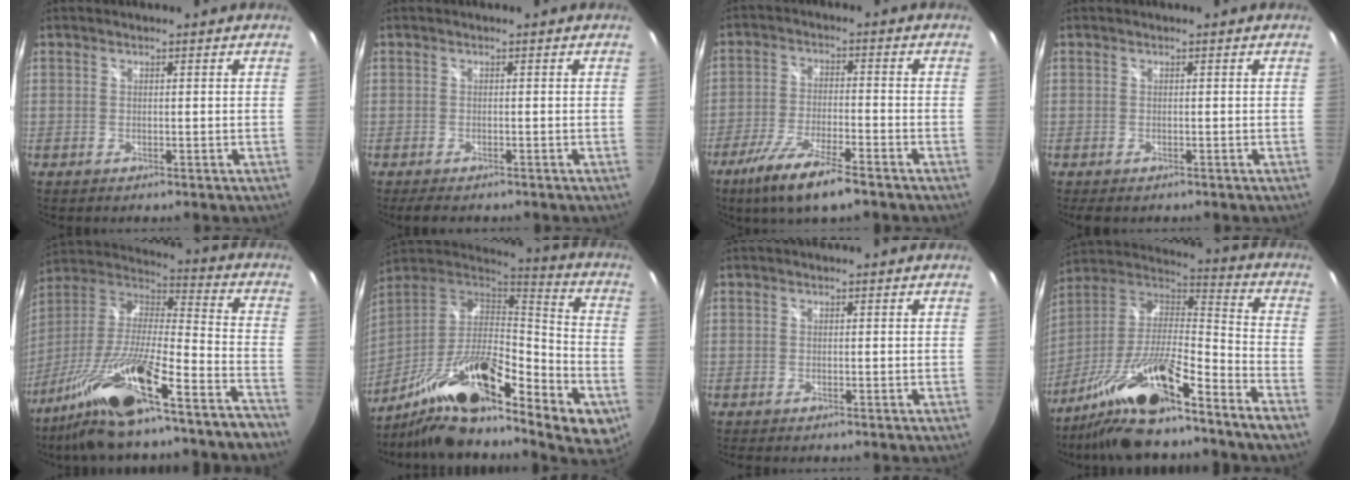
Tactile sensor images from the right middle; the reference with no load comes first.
{"total": 3.4, "force": [-2.7, 1.1, 1.8], "torque": [-0.034, -0.013, -0.038]}
{"total": 11.6, "force": [-8.1, 2.0, 8.0], "torque": [-0.177, -0.030, -0.147]}
{"total": 1.7, "force": [-1.1, 0.9, 0.9], "torque": [-0.018, -0.007, -0.015]}
{"total": 23.8, "force": [-17.3, 2.0, 16.2], "torque": [-0.276, -0.035, -0.293]}
{"total": 24.7, "force": [-12.3, 7.2, 20.2], "torque": [-0.328, -0.032, -0.215]}
{"total": 0.0}
{"total": 17.8, "force": [-12.1, 1.1, 13.0], "torque": [-0.245, -0.007, -0.235]}